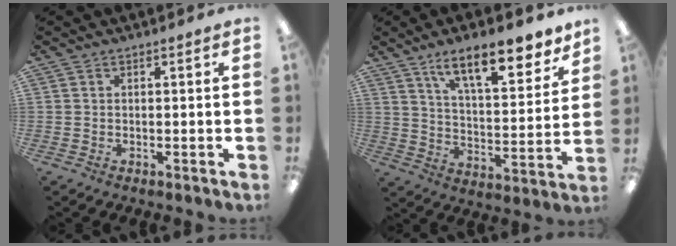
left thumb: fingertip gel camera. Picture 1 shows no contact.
{"total": 16.1, "force": [12.1, 5.0, 9.3], "torque": [-0.131, -0.077, 0.200]}